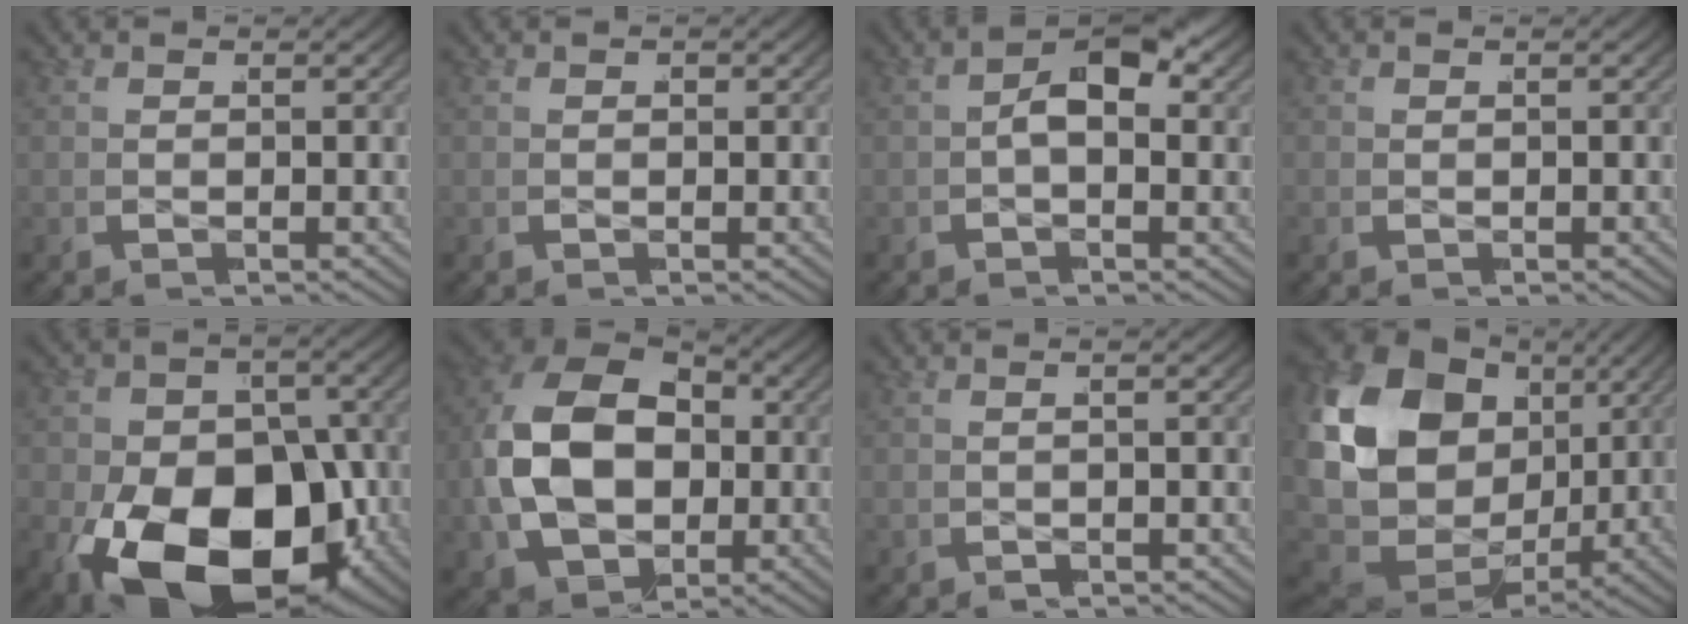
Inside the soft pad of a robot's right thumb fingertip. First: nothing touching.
{"total": 0.0}
{"total": 4.9, "force": [0.0, 2.3, 4.3], "torque": [-0.071, 0.008, -0.008]}
{"total": 0.0}
{"total": 21.8, "force": [-4.8, 14.5, 15.5], "torque": [-0.276, -0.064, -0.053]}
{"total": 17.1, "force": [0.8, 12.0, 12.1], "torque": [-0.286, -0.017, 0.023]}
{"total": 0.8, "force": [-0.3, -0.7, -0.2], "torque": [0.005, 0.013, -0.008]}
{"total": 23.0, "force": [1.7, 15.7, 16.7], "torque": [-0.352, -0.024, 0.039]}